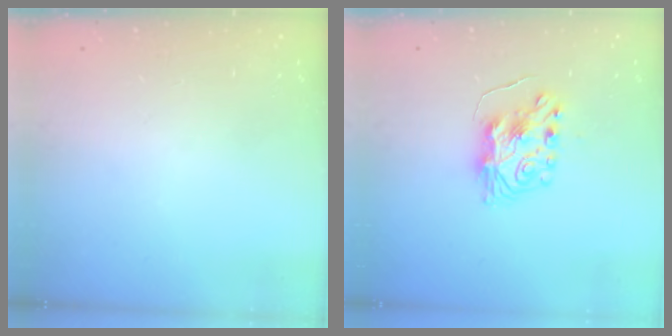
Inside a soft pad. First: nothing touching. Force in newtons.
{"total": 7.8, "press": 7.8, "slide": 0.2}